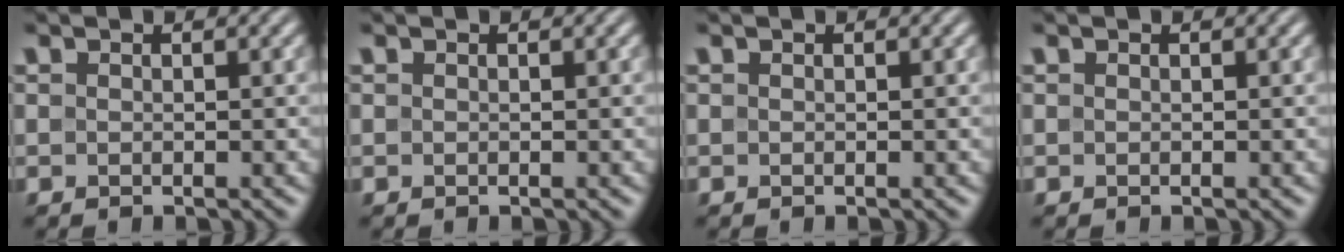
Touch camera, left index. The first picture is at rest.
{"total": 0.0}
{"total": 0.0}
{"total": 0.0}